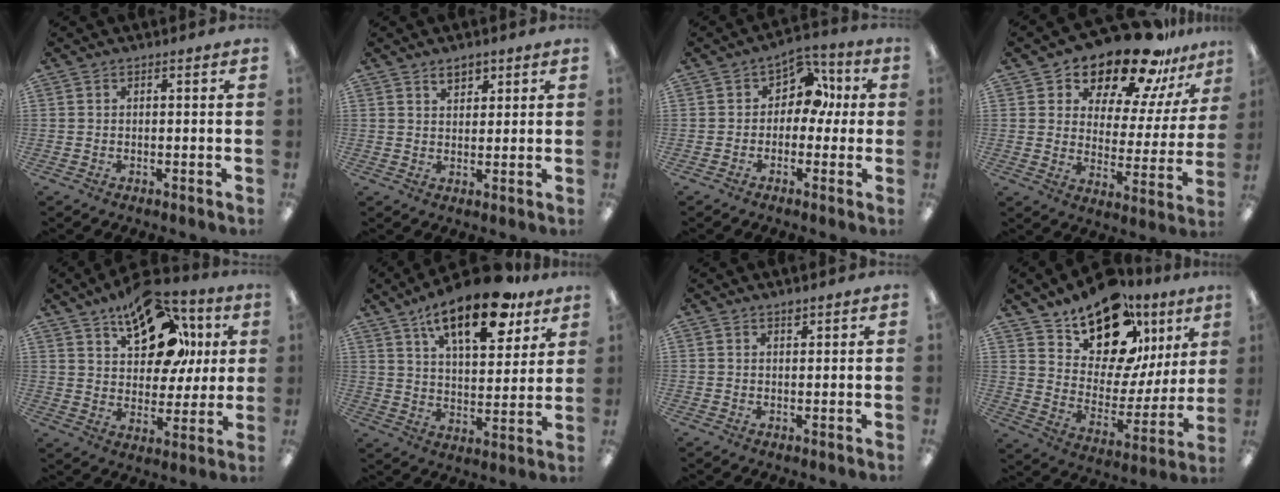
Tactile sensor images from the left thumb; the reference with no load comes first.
{"total": 3.6, "force": [2.6, 2.0, 1.4], "torque": [-0.006, -0.007, 0.044]}
{"total": 8.3, "force": [1.9, 6.3, 5.1], "torque": [-0.069, -0.001, 0.031]}
{"total": 18.3, "force": [15.8, 6.1, 7.1], "torque": [-0.122, -0.122, 0.274]}
{"total": 20.0, "force": [10.7, 11.7, 12.2], "torque": [-0.183, -0.043, 0.187]}
{"total": 18.4, "force": [11.9, 7.4, 12.0], "torque": [-0.182, -0.057, 0.195]}
{"total": 1.3, "force": [1.2, 0.3, 0.3], "torque": [0.001, -0.004, 0.021]}
{"total": 18.4, "force": [13.4, 9.2, 8.5], "torque": [-0.141, -0.095, 0.238]}